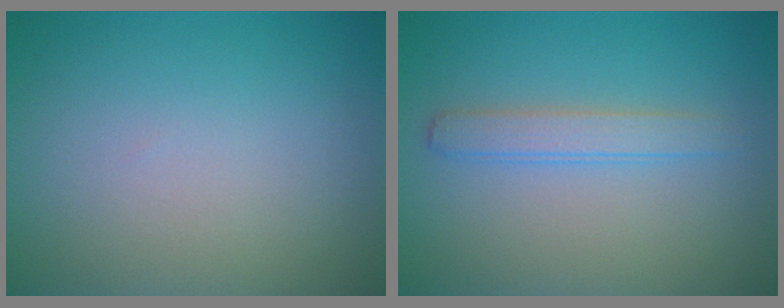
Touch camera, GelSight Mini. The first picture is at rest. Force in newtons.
{"total": 2.1, "press": 2.1, "slide": 0.1}